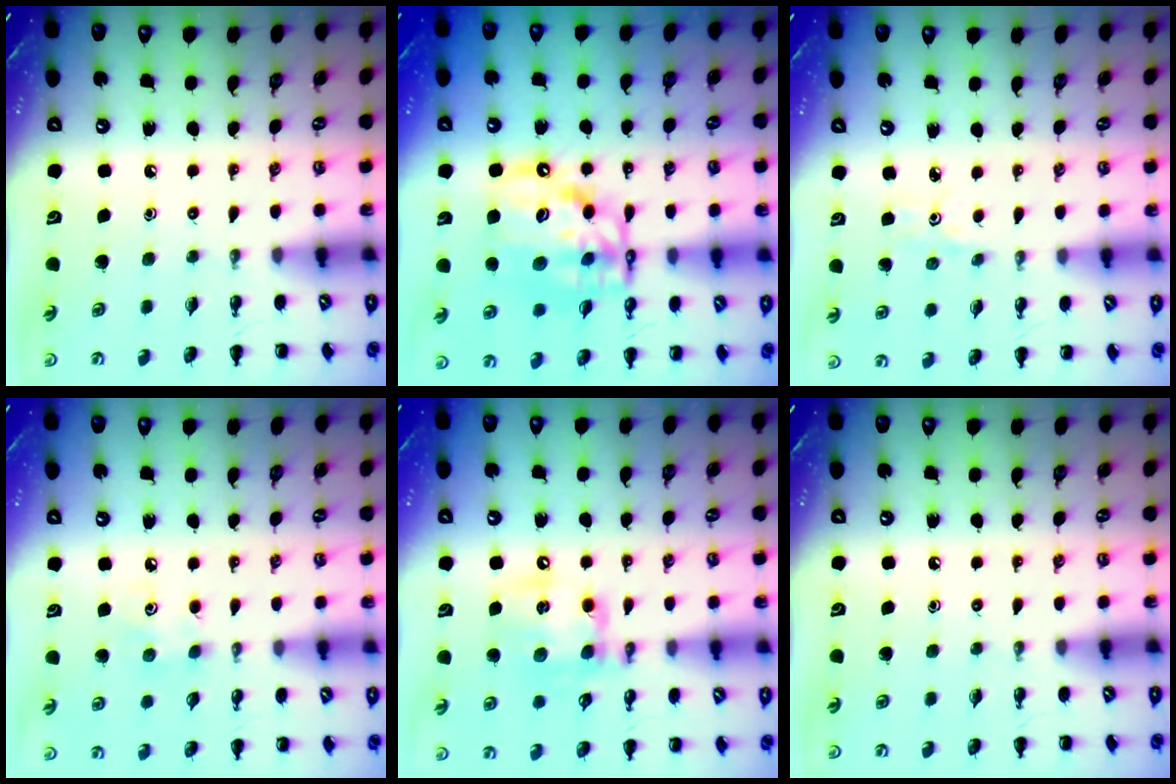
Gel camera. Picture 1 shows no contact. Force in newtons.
{"total": 13.3, "press": 12.9, "slide": 3.3}
{"total": 1.7, "press": 1.7, "slide": 0.4}
{"total": 3.9, "press": 3.7, "slide": 1.0}
{"total": 14.1, "press": 13.8, "slide": 2.6}
{"total": 0.0}